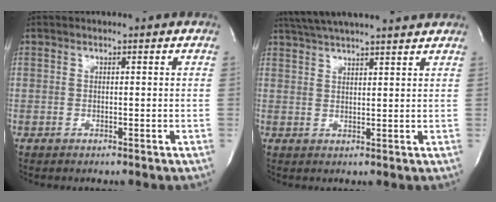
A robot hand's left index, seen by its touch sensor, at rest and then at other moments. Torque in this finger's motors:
{"motor_torque": [0.58, -0.56, 0.12, 0.07]}